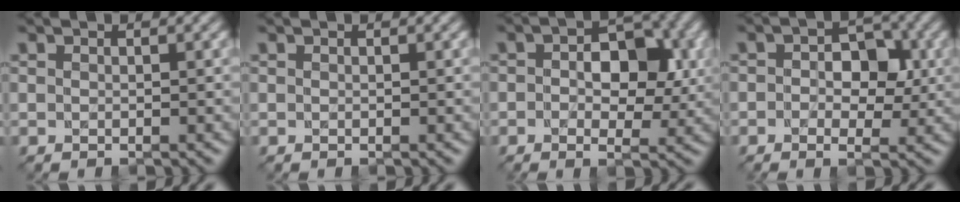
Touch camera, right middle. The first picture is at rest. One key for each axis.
{"total": 0.0}
{"total": 6.9, "fx": 0.7, "fy": 4.1, "fz": 5.5, "tx": -0.070, "ty": 0.007, "tz": 0.003}
{"total": 5.4, "fx": 0.4, "fy": 3.4, "fz": 4.2, "tx": -0.050, "ty": 0.004, "tz": -0.001}